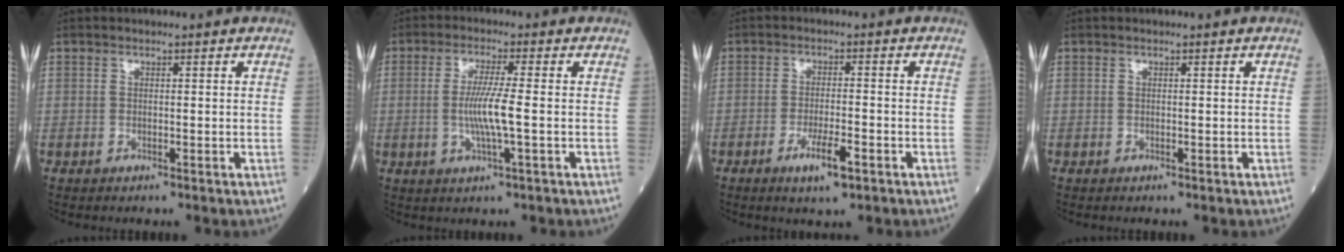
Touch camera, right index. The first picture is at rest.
{"total": 5.8, "force": [-0.7, -0.2, 5.8], "torque": [-0.115, -0.005, -0.014]}
{"total": 6.2, "force": [-3.3, 0.9, 5.2], "torque": [-0.094, -0.006, -0.054]}
{"total": 0.0}